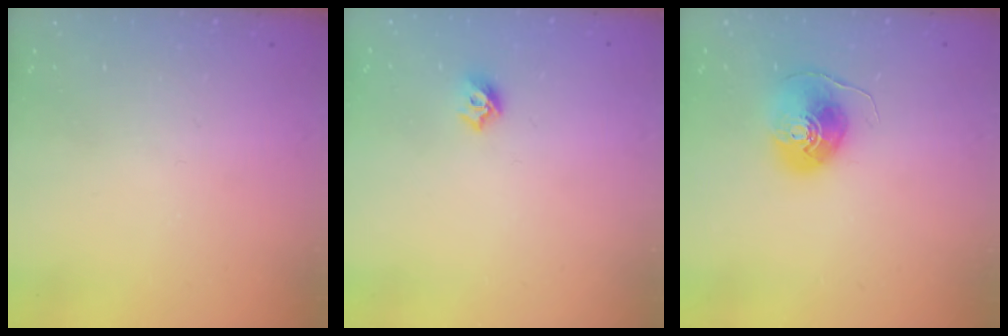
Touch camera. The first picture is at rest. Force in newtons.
{"total": 5.4, "press": 5.3, "slide": 1.0}
{"total": 8.5, "press": 8.4, "slide": 1.2}